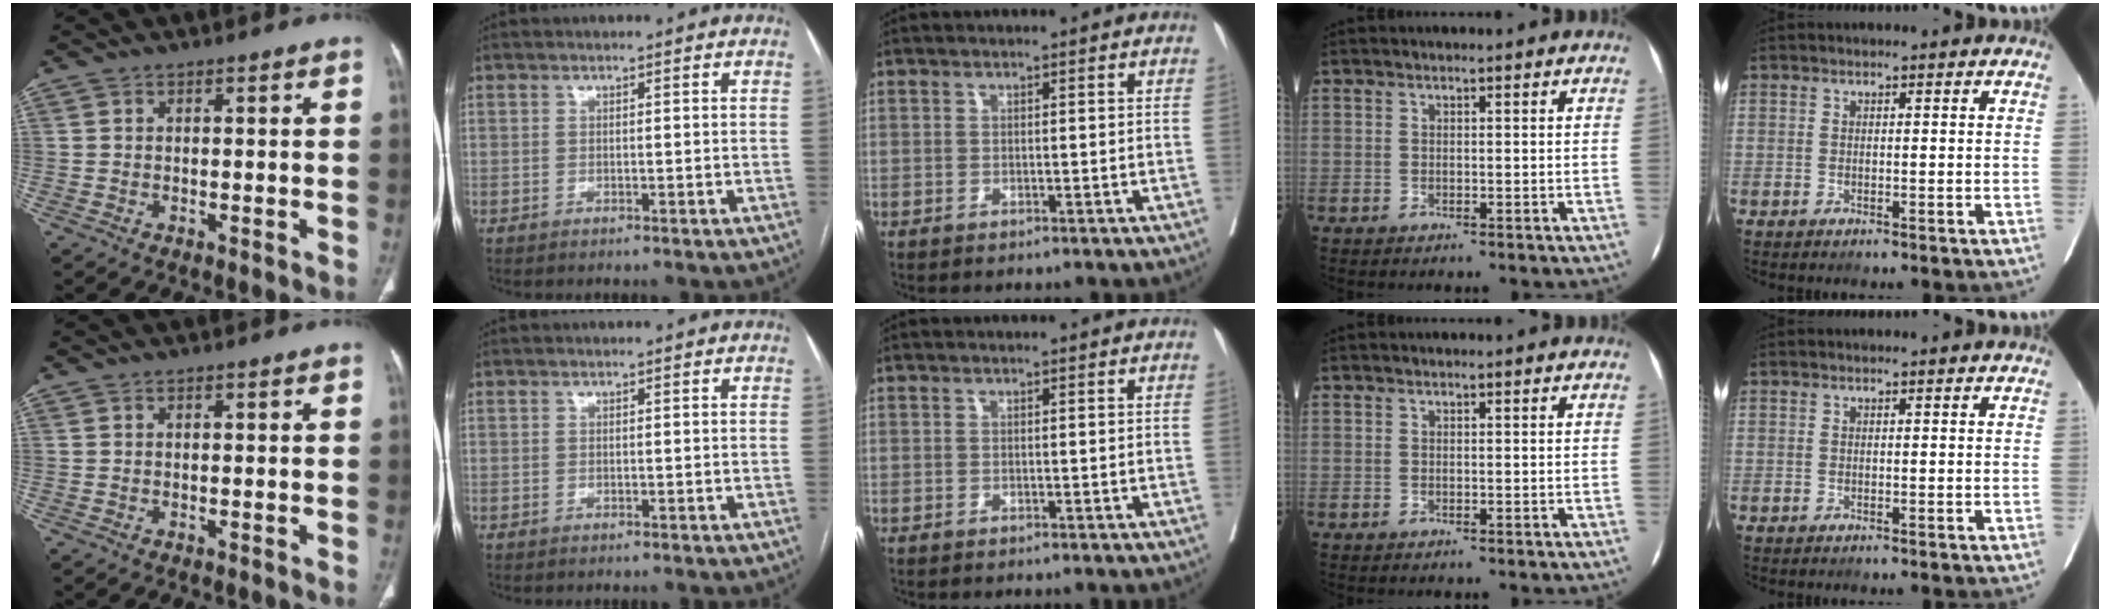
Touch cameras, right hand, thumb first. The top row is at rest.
{}